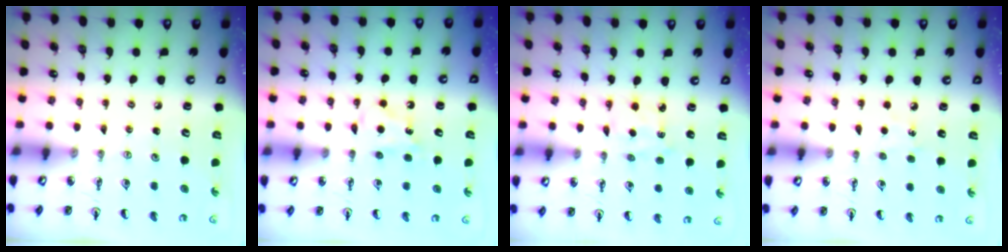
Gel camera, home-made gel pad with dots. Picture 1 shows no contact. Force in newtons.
{"total": 6.6, "press": 6.5, "slide": 1.4}
{"total": 3.1, "press": 3.1, "slide": 0.2}
{"total": 3.7, "press": 3.6, "slide": 0.4}